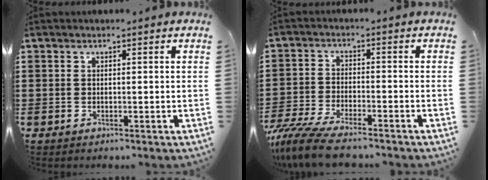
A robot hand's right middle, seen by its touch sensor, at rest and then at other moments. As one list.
[{"total": 6.9, "force": [-6.2, 0.6, 3.1], "torque": [-0.085, -0.010, -0.127]}]